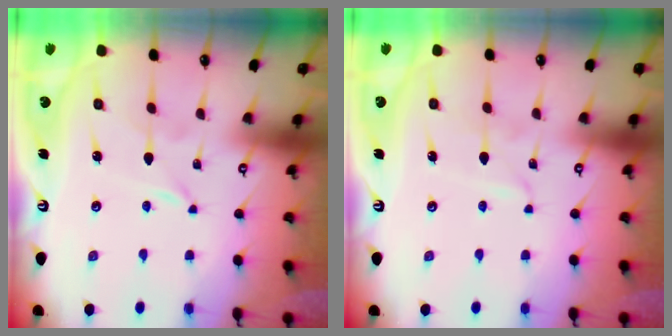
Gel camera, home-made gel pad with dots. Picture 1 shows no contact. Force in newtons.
{"total": 2.6, "press": 2.6, "slide": 0.3}